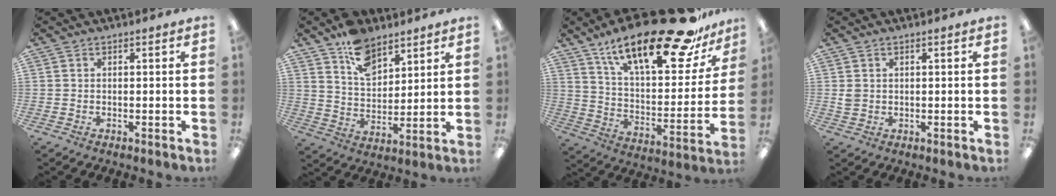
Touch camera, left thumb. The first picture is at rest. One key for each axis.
{"total": 10.9, "fx": 7.4, "fy": 6.3, "fz": 4.9, "tx": -0.082, "ty": -0.040, "tz": 0.138}
{"total": 27.0, "fx": 18.5, "fy": 8.8, "fz": 17.5, "tx": -0.263, "ty": -0.112, "tz": 0.303}
{"total": 1.2, "fx": 0.3, "fy": 1.0, "fz": 0.6, "tx": -0.014, "ty": 0.001, "tz": 0.005}